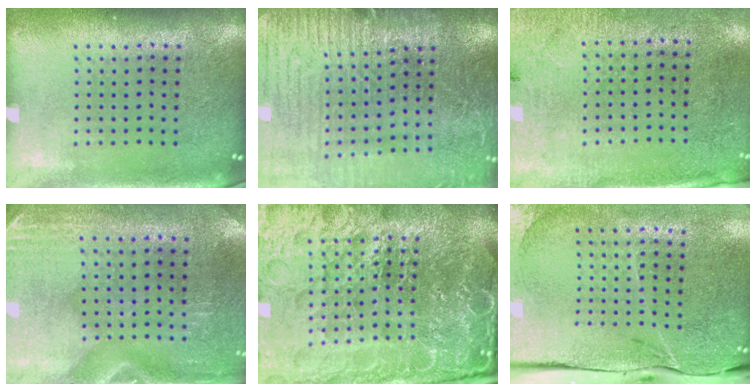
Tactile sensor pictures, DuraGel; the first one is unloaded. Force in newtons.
{"total": 3.2, "press": 3.2, "slide": 0.1}
{"total": 2.7, "press": 2.2, "slide": 1.6}
{"total": 2.9, "press": 2.5, "slide": 1.4}
{"total": 6.7, "press": 5.9, "slide": 3.1}
{"total": 4.1, "press": 3.4, "slide": 2.3}